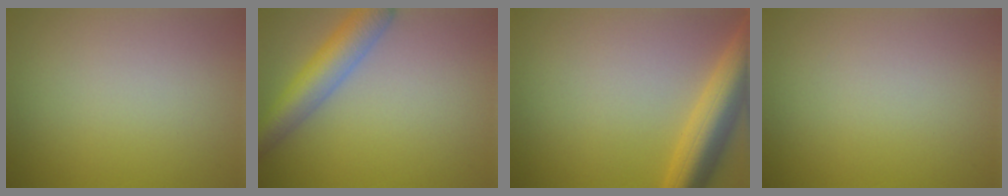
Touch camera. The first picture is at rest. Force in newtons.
{"total": 5.2, "press": 5.2, "slide": 0.2}
{"total": 7.0, "press": 6.9, "slide": 0.4}
{"total": 0.0}